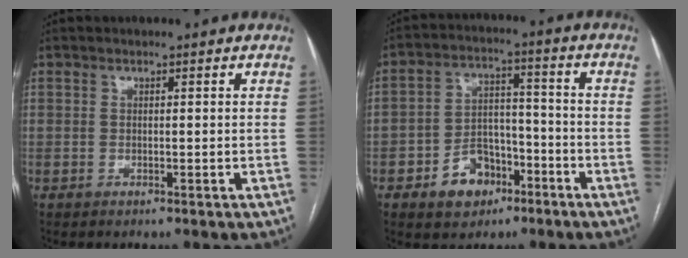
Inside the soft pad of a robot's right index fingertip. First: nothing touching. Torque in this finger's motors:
{"motor_torque": [0.30, -0.34, -0.24, -0.10]}